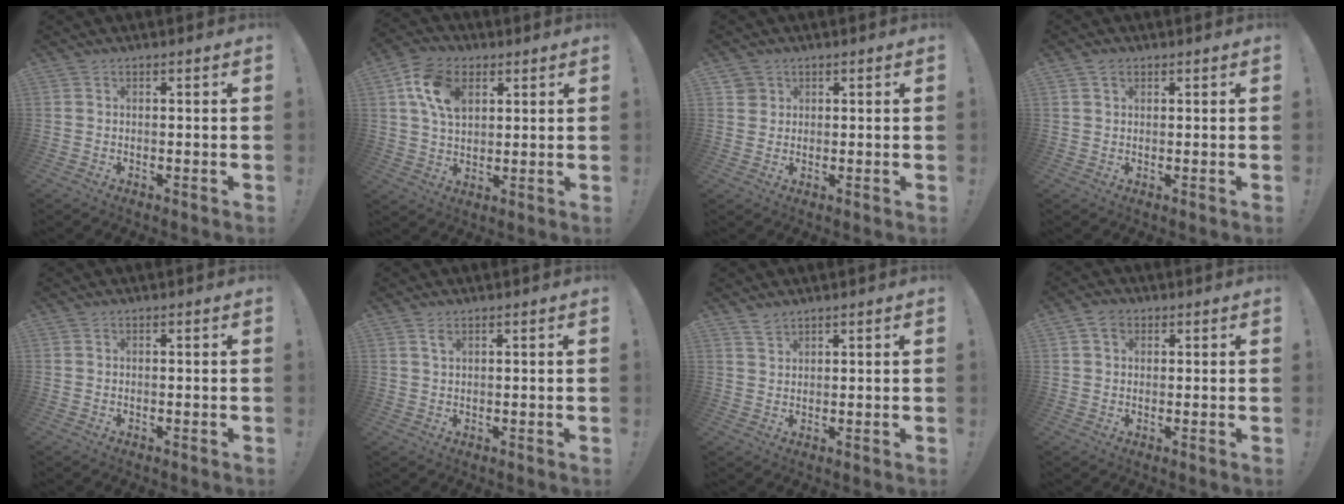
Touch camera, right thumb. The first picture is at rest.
{"total": 13.1, "force": [5.1, 8.7, 8.3], "torque": [-0.147, 0.004, 0.099]}
{"total": 2.8, "force": [1.5, 2.4, -0.1], "torque": [0.003, 0.000, 0.027]}
{"total": 1.8, "force": [1.1, 1.2, 0.8], "torque": [-0.015, 0.001, 0.021]}
{"total": 0.0}
{"total": 2.1, "force": [1.2, 0.8, 1.5], "torque": [-0.028, -0.001, 0.022]}
{"total": 2.6, "force": [2.3, 0.8, 0.8], "torque": [-0.010, -0.017, 0.043]}
{"total": 3.8, "force": [1.4, 2.8, 2.1], "torque": [-0.035, 0.002, 0.026]}